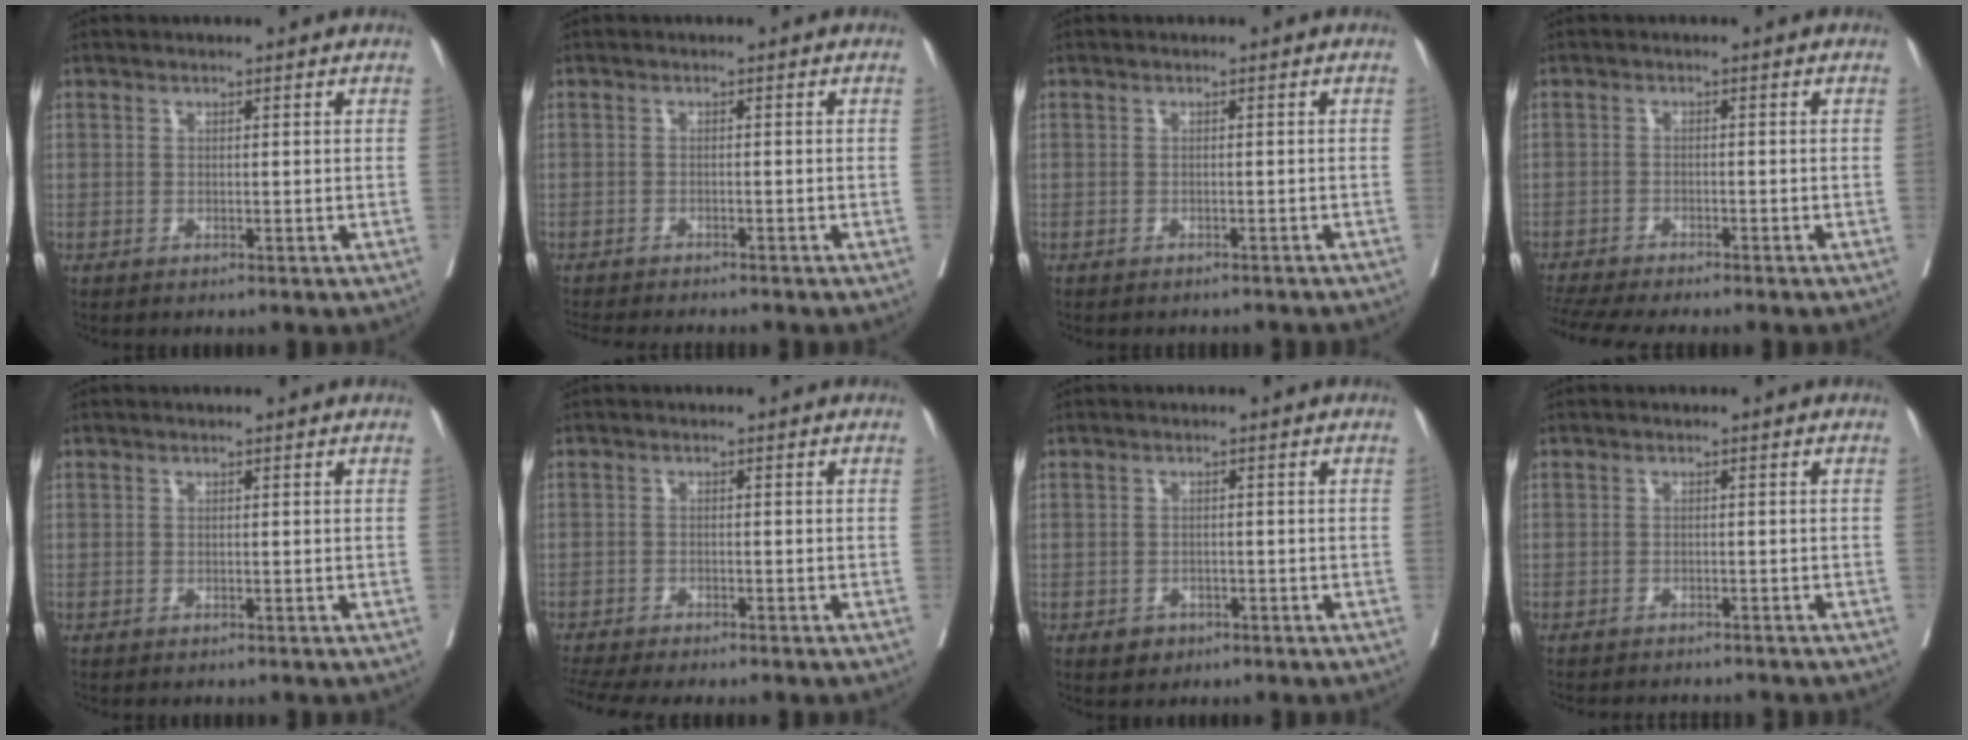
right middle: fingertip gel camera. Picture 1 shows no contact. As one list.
[{"total": 8.6, "force": [-7.8, 1.1, 3.5], "torque": [-0.043, -0.012, -0.108]}, {"total": 4.4, "force": [-4.1, 1.3, 1.0], "torque": [-0.014, -0.005, -0.047]}, {"total": 9.4, "force": [-8.3, 0.4, 4.5], "torque": [-0.066, -0.011, -0.131]}, {"total": 0.0}, {"total": 8.7, "force": [-7.5, 1.0, 4.2], "torque": [-0.063, -0.004, -0.115]}, {"total": 2.0, "force": [-1.2, 1.6, 0.5], "torque": [-0.008, 0.003, -0.013]}, {"total": 7.0, "force": [-6.6, 1.2, 1.9], "torque": [-0.020, -0.008, -0.082]}]